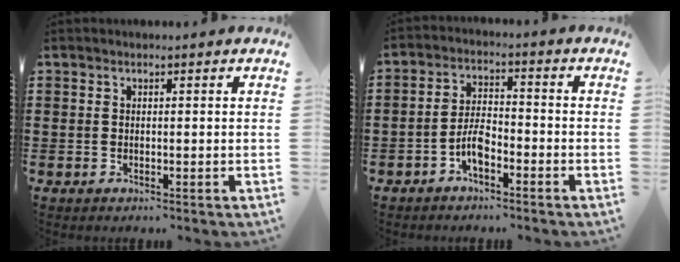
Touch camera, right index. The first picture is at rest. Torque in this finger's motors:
{"motor_torque": [2.14, 0.00, 0.92, 0.12]}